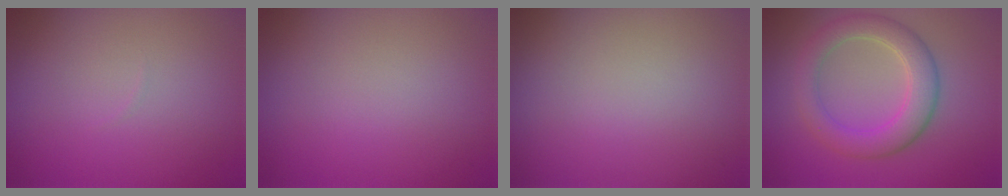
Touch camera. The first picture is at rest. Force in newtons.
{"total": 0.0}
{"total": 0.0}
{"total": 4.6, "press": 4.6, "slide": 0.3}